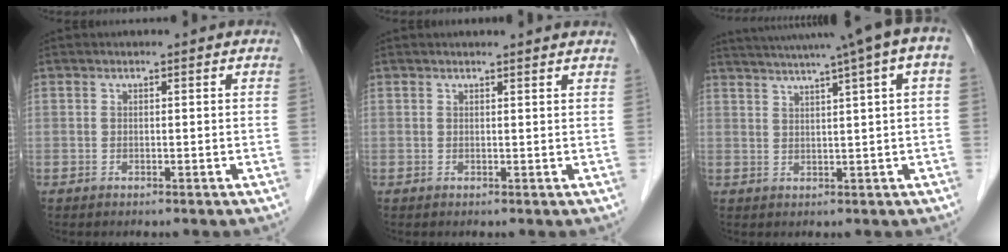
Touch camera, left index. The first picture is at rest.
{"total": 3.0, "force": [2.9, -0.2, 0.7], "torque": [-0.015, 0.004, 0.028]}
{"total": 15.8, "force": [10.6, 0.1, 11.7], "torque": [-0.189, 0.037, 0.132]}